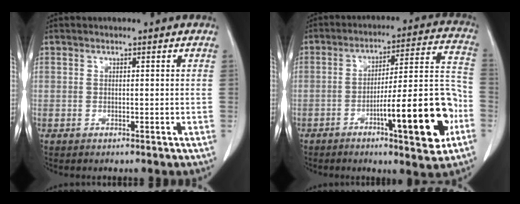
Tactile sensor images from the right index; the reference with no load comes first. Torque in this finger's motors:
{"motor_torque": [0.66, -0.26, 0.37, 0.15]}